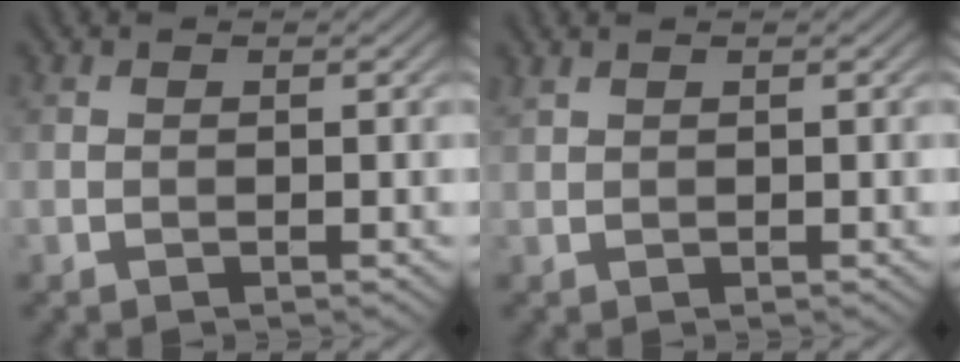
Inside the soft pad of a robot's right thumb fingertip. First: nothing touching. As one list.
[{"total": 0.9, "force": [0.8, 0.1, 0.4], "torque": [-0.015, 0.005, 0.019]}]